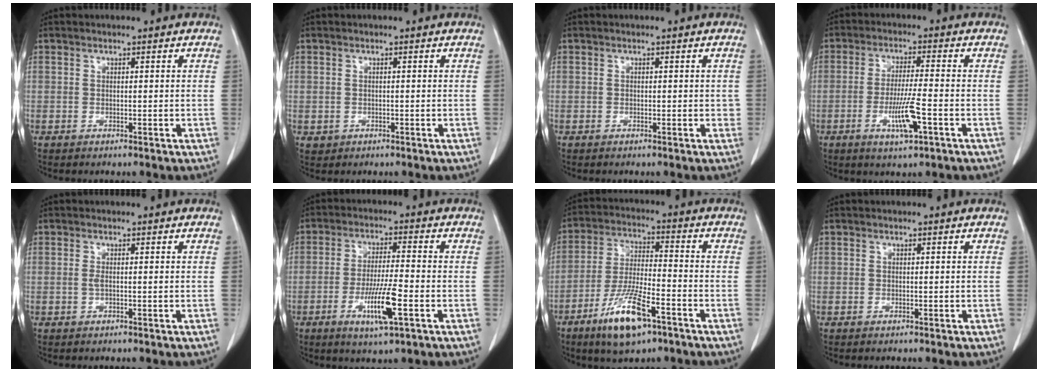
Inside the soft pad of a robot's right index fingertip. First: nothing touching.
{"total": 1.2, "force": [-0.3, 1.1, 0.1], "torque": [-0.003, 0.003, 0.000]}
{"total": 0.9, "force": [-0.1, 0.7, 0.6], "torque": [0.001, 0.003, -0.002]}
{"total": 7.1, "force": [-2.7, 0.3, 6.5], "torque": [-0.123, -0.010, -0.047]}
{"total": 0.8, "force": [-0.1, 0.0, 0.8], "torque": [-0.017, 0.000, 0.000]}
{"total": 8.6, "force": [-3.2, 0.6, 7.9], "torque": [-0.147, -0.012, -0.055]}
{"total": 11.5, "force": [-6.7, 2.5, 9.0], "torque": [-0.180, -0.018, -0.117]}
{"total": 0.0}